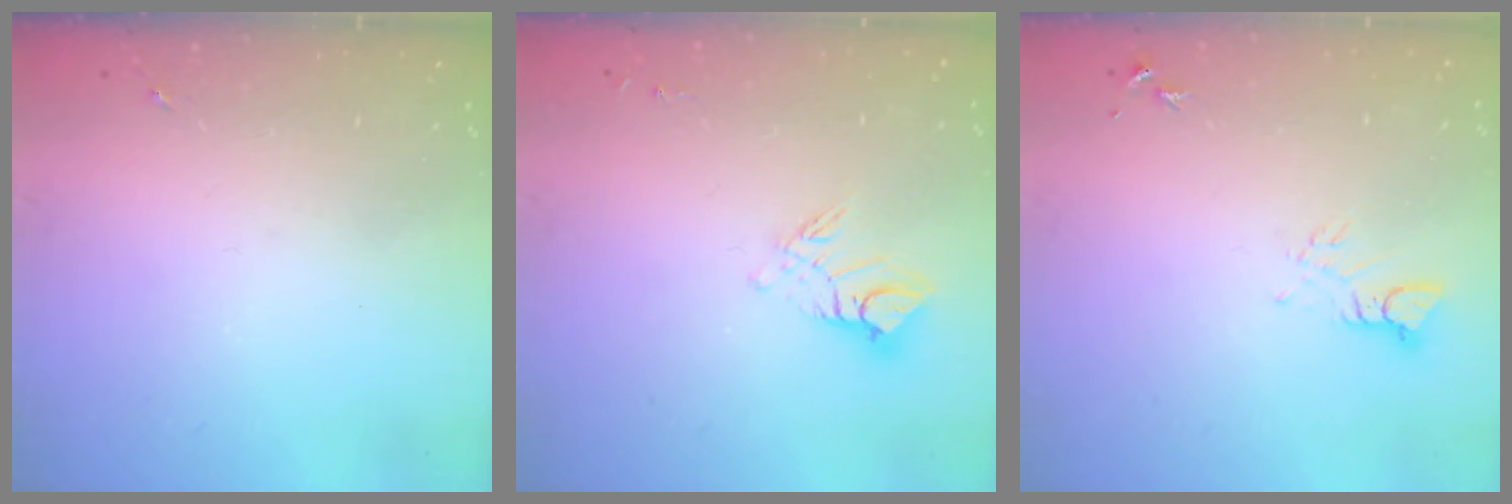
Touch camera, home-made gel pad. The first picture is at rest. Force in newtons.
{"total": 10.0, "press": 9.9, "slide": 1.0}
{"total": 3.6, "press": 3.6, "slide": 0.3}